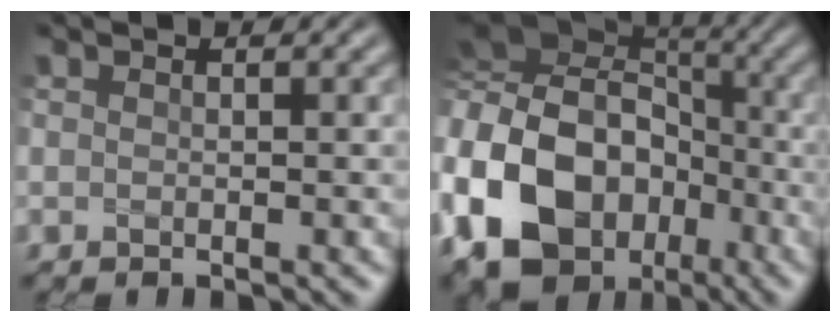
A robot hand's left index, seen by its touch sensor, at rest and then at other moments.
{"total": 18.0, "force": [-4.6, 14.3, 9.9], "torque": [-0.225, -0.025, -0.110]}